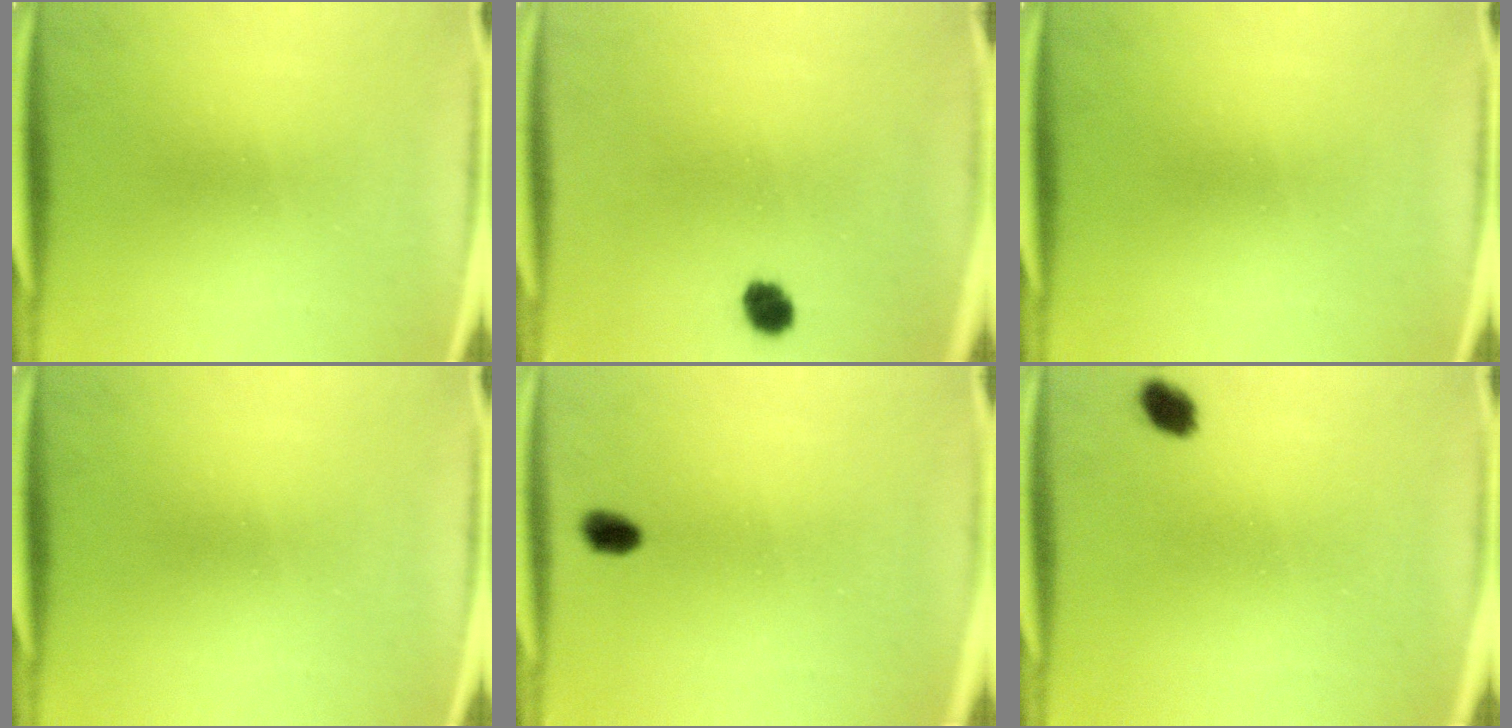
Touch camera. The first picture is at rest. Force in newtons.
{"total": 3.4}
{"total": 0.0}
{"total": 0.0}
{"total": 2.7}
{"total": 2.8}